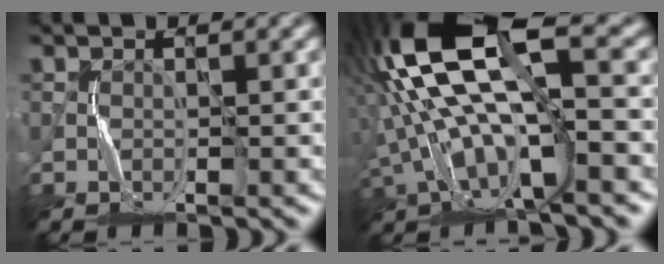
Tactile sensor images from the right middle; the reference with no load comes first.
{"total": 14.0, "force": [1.3, 5.6, 12.8], "torque": [-0.259, 0.021, 0.023]}